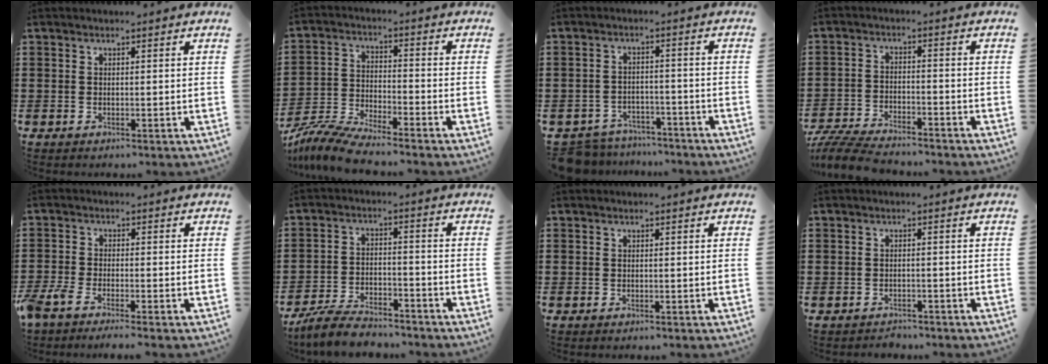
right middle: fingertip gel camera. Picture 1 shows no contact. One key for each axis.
{"total": 7.0, "fx": -6.7, "fy": 0.1, "fz": 2.1, "tx": -0.056, "ty": -0.007, "tz": -0.134}
{"total": 5.2, "fx": -5.1, "fy": 1.0, "fz": 0.2, "tx": -0.018, "ty": 0.007, "tz": -0.109}
{"total": 6.5, "fx": -6.2, "fy": 0.9, "fz": 1.8, "tx": -0.050, "ty": 0.000, "tz": -0.124}
{"total": 3.2, "fx": -2.7, "fy": 0.4, "fz": 1.7, "tx": -0.066, "ty": -0.013, "tz": -0.064}
{"total": 6.9, "fx": -6.3, "fy": 1.4, "fz": 2.4, "tx": -0.053, "ty": 0.007, "tz": -0.123}
{"total": 0.0}
{"total": 1.6, "fx": -1.6, "fy": 0.5, "fz": -0.2, "tx": -0.001, "ty": 0.001, "tz": -0.037}